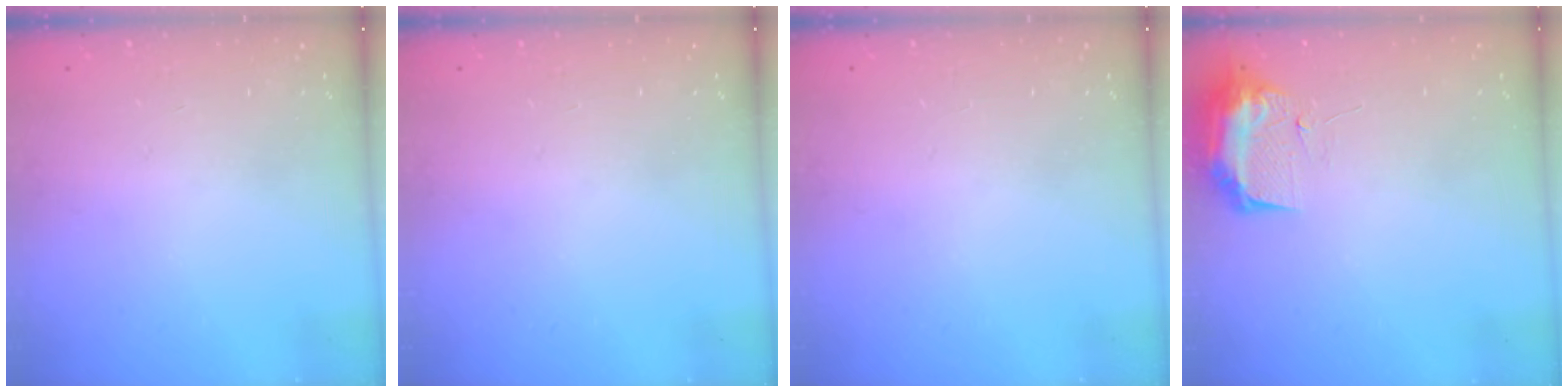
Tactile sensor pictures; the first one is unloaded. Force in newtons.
{"total": 0.0}
{"total": 0.0}
{"total": 9.6, "press": 9.6, "slide": 0.9}